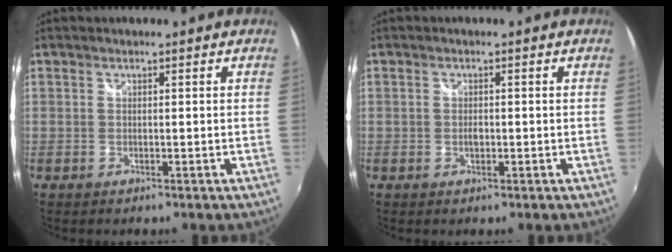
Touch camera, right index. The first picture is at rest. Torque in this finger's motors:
{"motor_torque": [0.24, 0.18, 0.04, 0.01]}